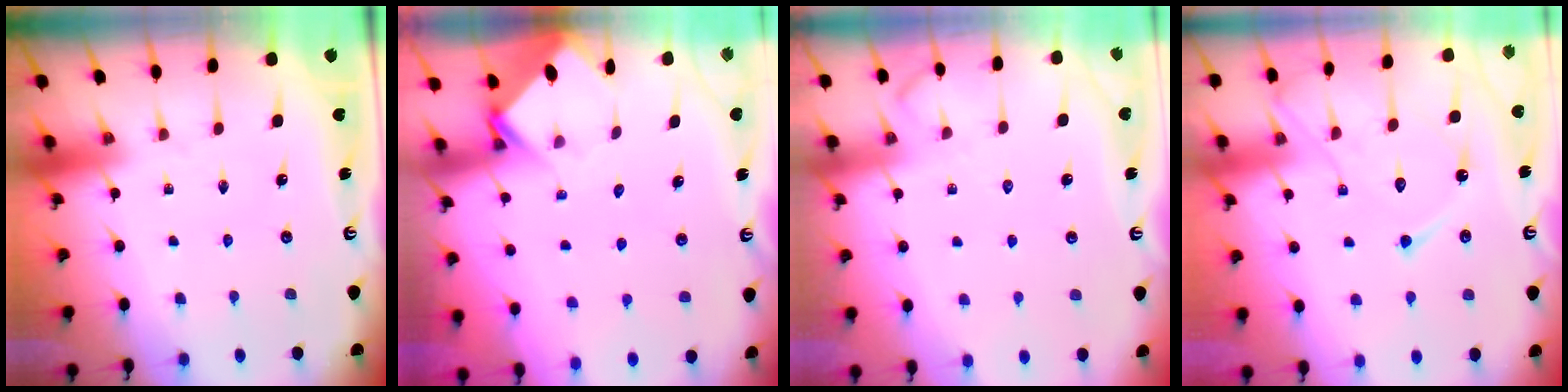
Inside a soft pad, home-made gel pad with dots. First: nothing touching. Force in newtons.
{"total": 3.8, "press": 3.8, "slide": 0.3}
{"total": 5.3, "press": 5.3, "slide": 0.7}
{"total": 12.8, "press": 12.8, "slide": 0.6}